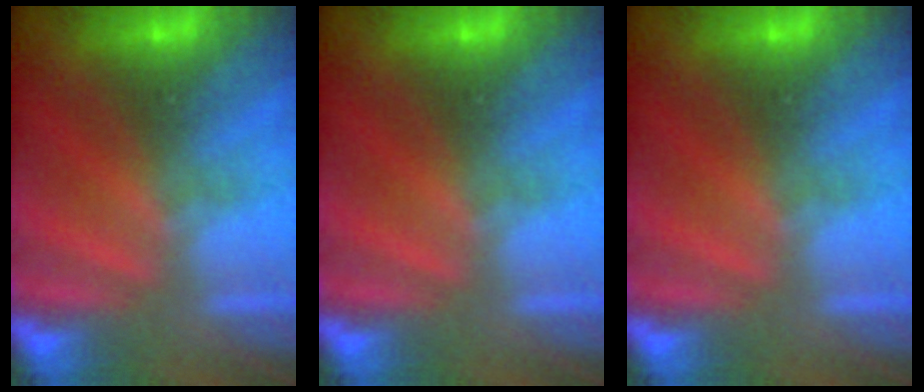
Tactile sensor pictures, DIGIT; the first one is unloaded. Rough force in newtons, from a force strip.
{"total": 0.0}
{"total": 0.0}